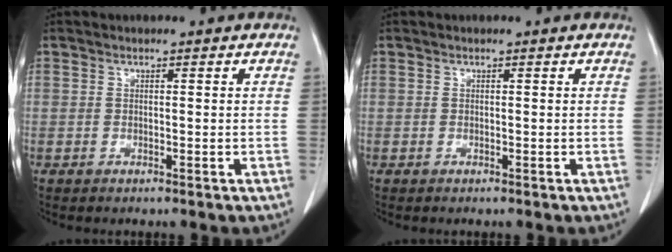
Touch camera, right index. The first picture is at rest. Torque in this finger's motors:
{"motor_torque": [0.00, 0.00, 0.00, 0.00]}